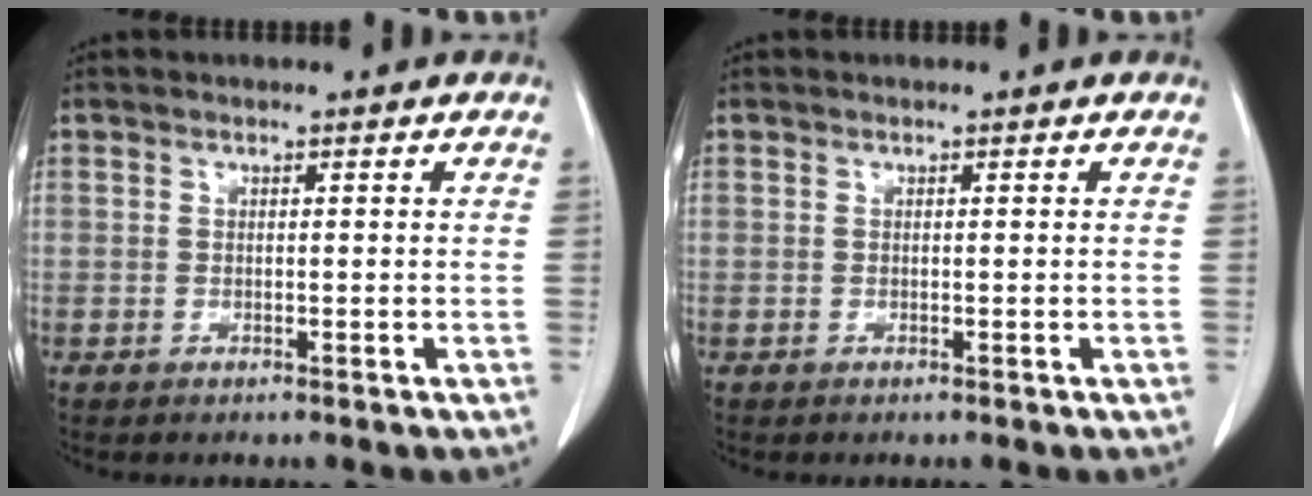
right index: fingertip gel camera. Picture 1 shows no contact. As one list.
[{"total": 0.0}]